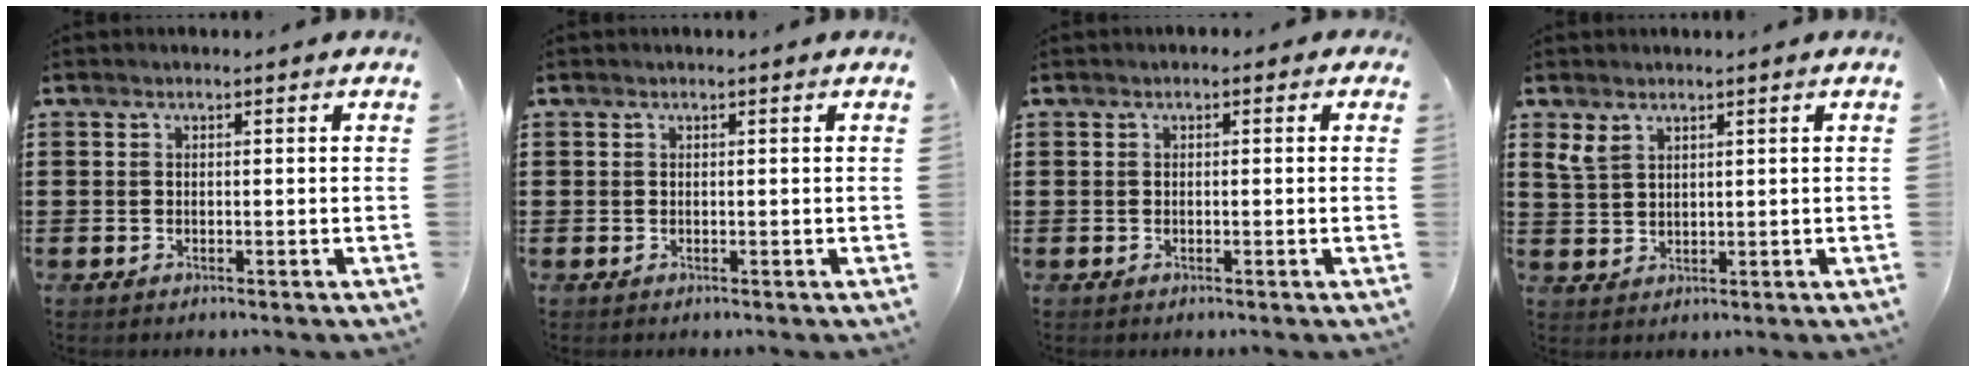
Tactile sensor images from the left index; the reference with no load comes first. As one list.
[{"total": 0.0}, {"total": 0.7, "force": [-0.1, 0.6, 0.4], "torque": [-0.009, 0.003, -0.003]}, {"total": 2.9, "force": [2.1, 1.7, 1.2], "torque": [-0.030, 0.004, 0.040]}]